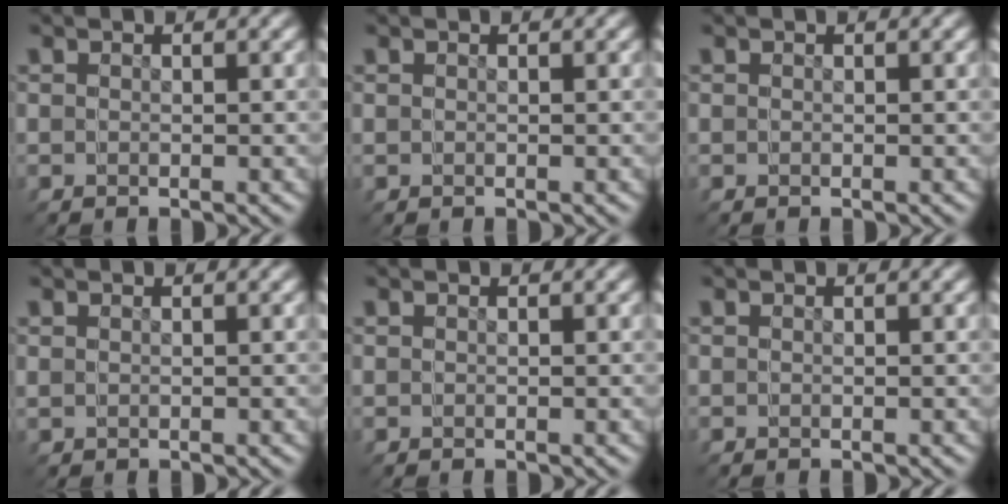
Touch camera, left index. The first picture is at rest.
{"total": 0.0}
{"total": 0.0}
{"total": 1.0, "force": [0.4, 0.9, 0.2], "torque": [-0.007, -0.003, 0.009]}
{"total": 0.0}
{"total": 0.0}